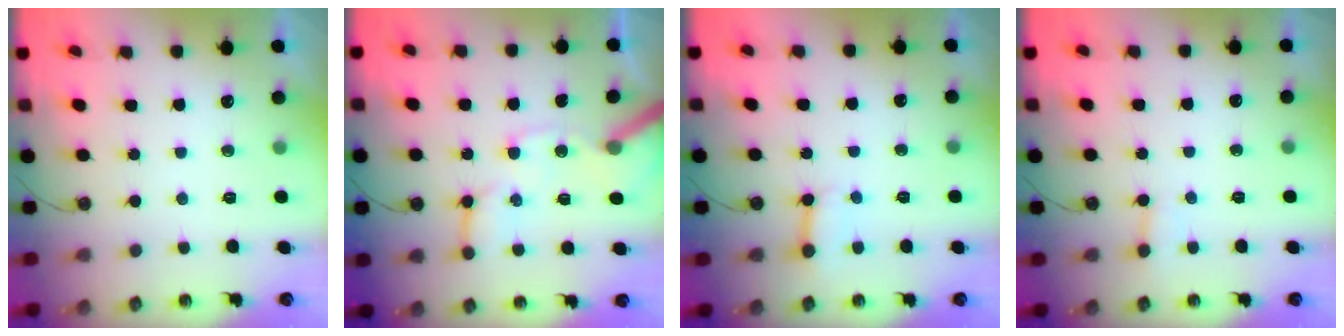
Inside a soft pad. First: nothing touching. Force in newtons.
{"total": 12.6, "press": 12.5, "slide": 1.6}
{"total": 3.6, "press": 3.6, "slide": 0.1}
{"total": 2.7, "press": 2.7, "slide": 0.2}